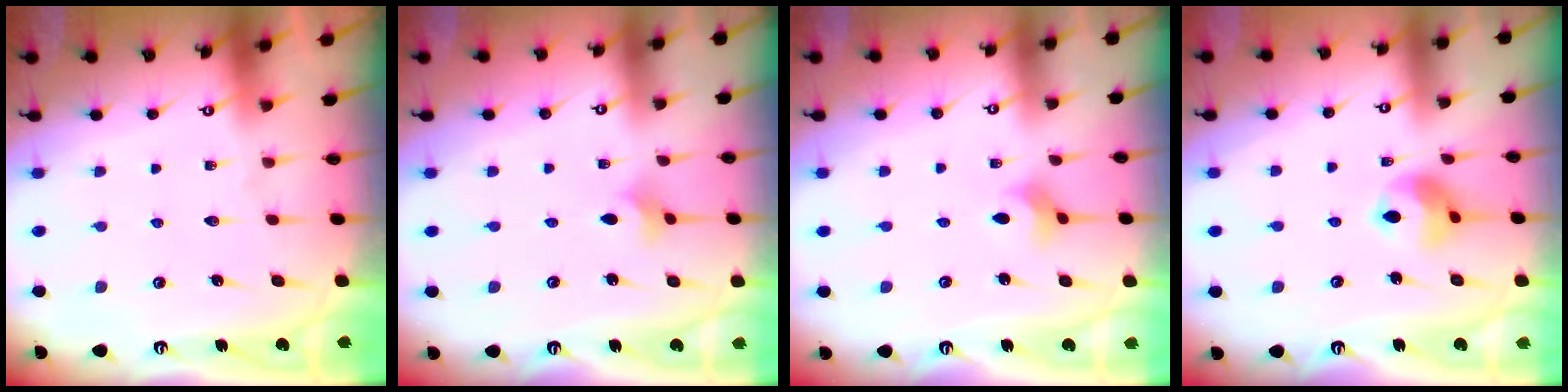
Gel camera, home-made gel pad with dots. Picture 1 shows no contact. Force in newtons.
{"total": 2.0, "press": 1.9, "slide": 0.6}
{"total": 2.5, "press": 2.4, "slide": 0.5}
{"total": 9.1, "press": 9.0, "slide": 1.1}